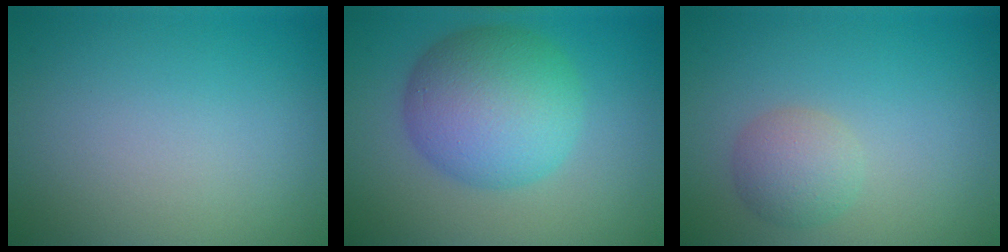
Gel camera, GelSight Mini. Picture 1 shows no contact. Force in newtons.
{"total": 8.0, "press": 8.0, "slide": 0.1}
{"total": 2.4, "press": 2.4, "slide": 0.1}